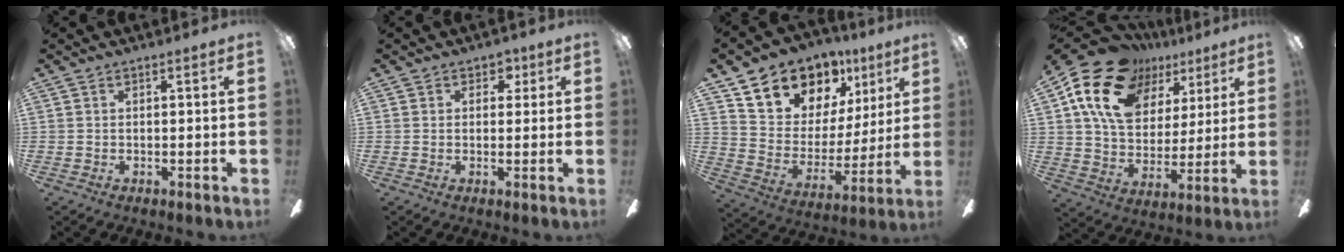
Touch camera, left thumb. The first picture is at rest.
{"total": 2.9, "force": [1.4, 2.4, 1.1], "torque": [0.000, -0.001, 0.021]}
{"total": 15.7, "force": [11.7, 9.7, 4.1], "torque": [-0.087, -0.083, 0.219]}
{"total": 20.5, "force": [11.4, 13.4, 10.6], "torque": [-0.206, -0.046, 0.209]}